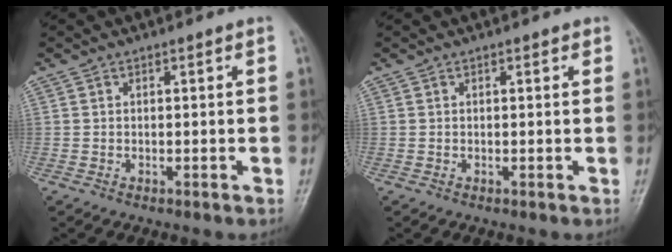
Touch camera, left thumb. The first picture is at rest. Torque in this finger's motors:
{"motor_torque": [-0.14, 0.07, -0.10, -0.03, 0.00]}